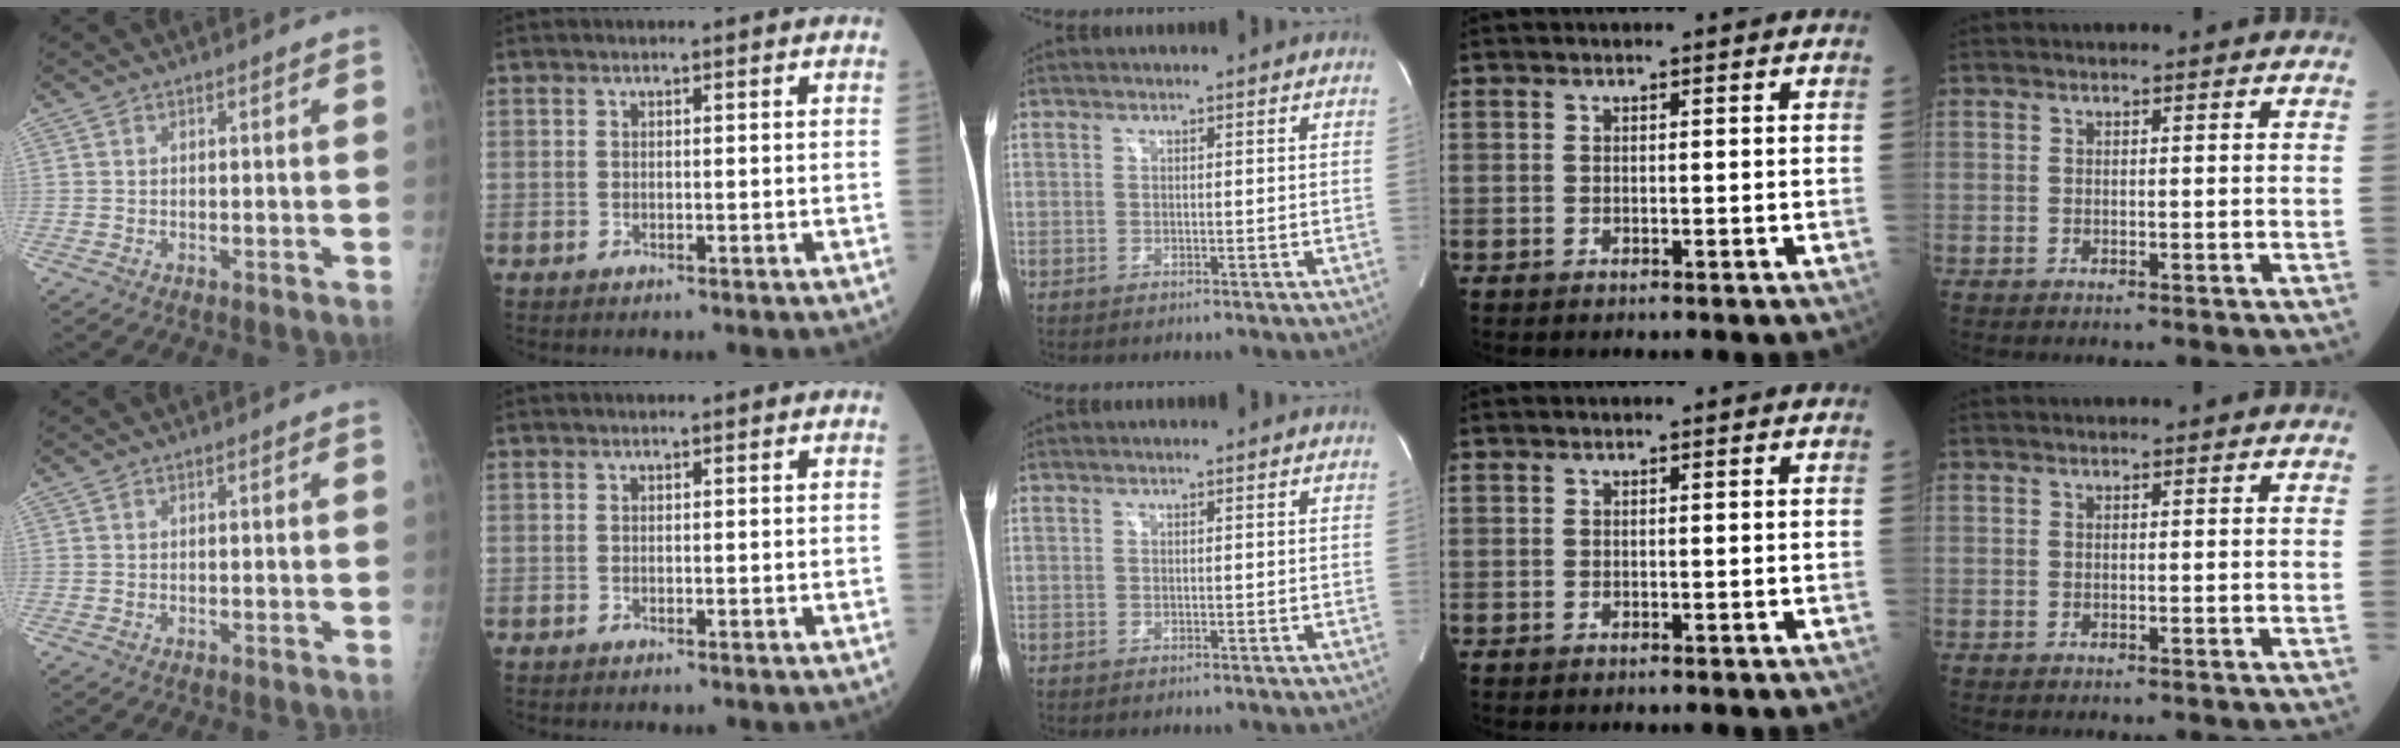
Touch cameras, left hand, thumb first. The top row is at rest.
{}